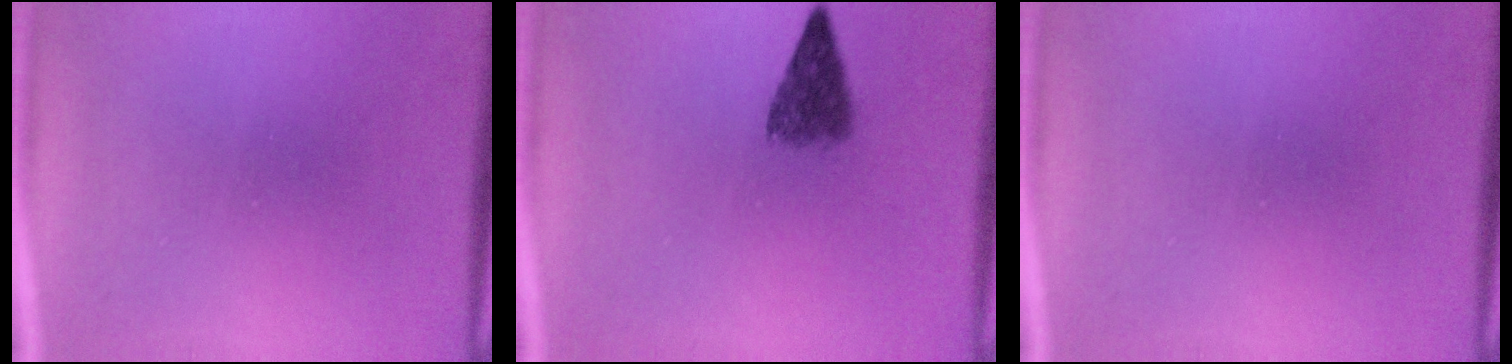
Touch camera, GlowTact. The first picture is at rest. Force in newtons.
{"total": 4.1}
{"total": 0.0}